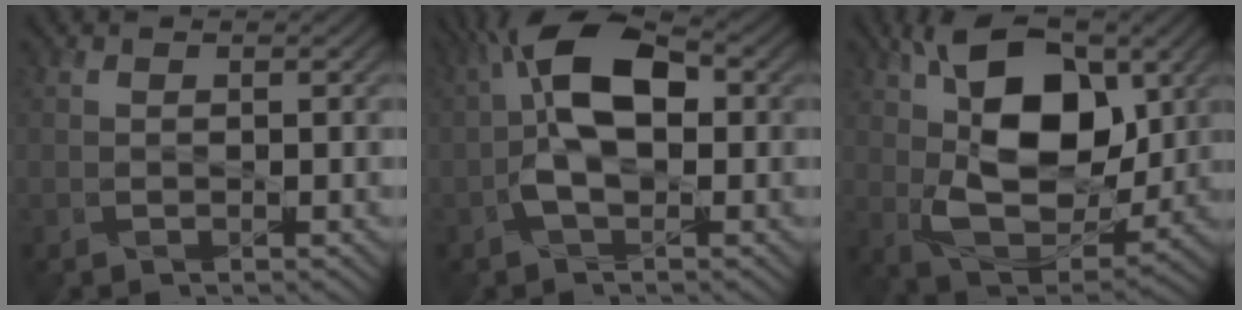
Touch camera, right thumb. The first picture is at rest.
{"total": 8.6, "force": [-0.2, 4.0, 7.6], "torque": [-0.144, 0.025, -0.019]}
{"total": 14.8, "force": [3.9, 8.5, 11.4], "torque": [-0.207, 0.001, 0.068]}